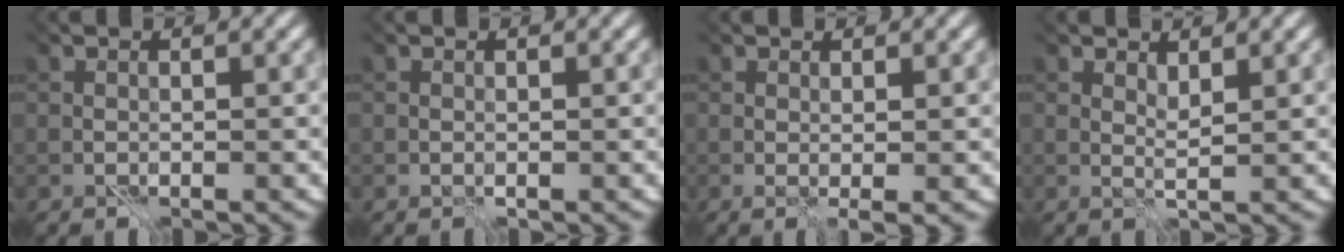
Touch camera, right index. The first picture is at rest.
{"total": 0.0}
{"total": 1.6, "force": [0.5, 0.2, 1.5], "torque": [-0.019, 0.000, 0.015]}
{"total": 1.7, "force": [1.4, -0.2, 0.9], "torque": [-0.016, 0.002, 0.025]}